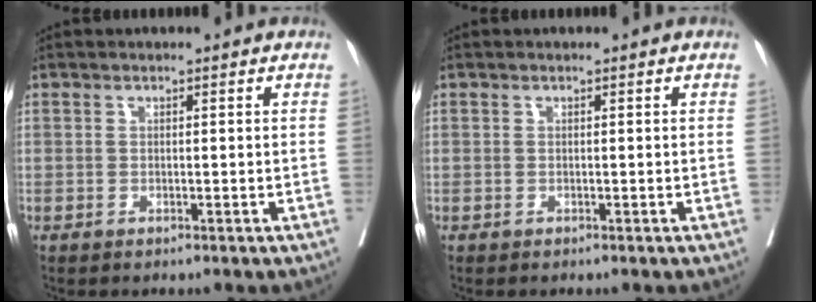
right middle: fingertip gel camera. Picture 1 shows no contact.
{"total": 0.0}